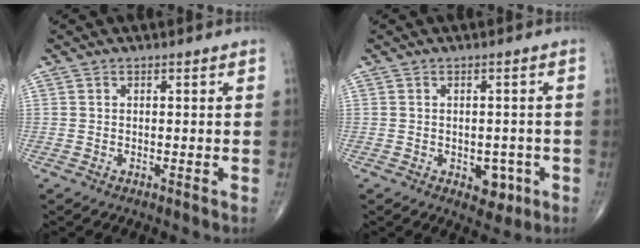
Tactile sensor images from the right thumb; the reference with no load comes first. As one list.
[{"total": 4.4, "force": [-1.6, 2.9, 2.9], "torque": [-0.010, 0.005, -0.014]}]